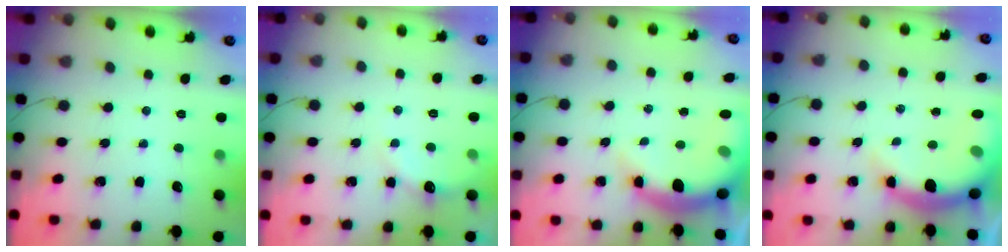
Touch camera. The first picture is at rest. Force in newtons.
{"total": 5.6, "press": 5.4, "slide": 1.3}
{"total": 10.3, "press": 9.9, "slide": 2.7}
{"total": 11.0, "press": 10.8, "slide": 2.2}